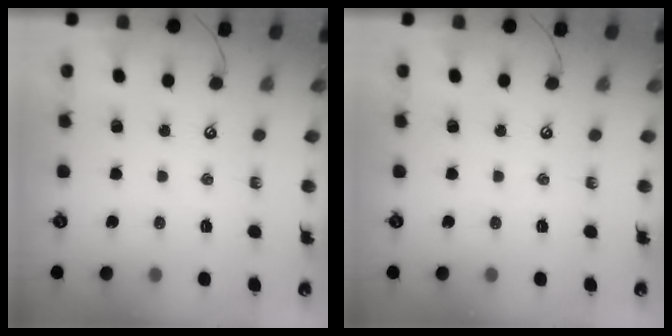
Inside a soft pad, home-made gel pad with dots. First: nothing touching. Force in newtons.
{"total": 0.0}